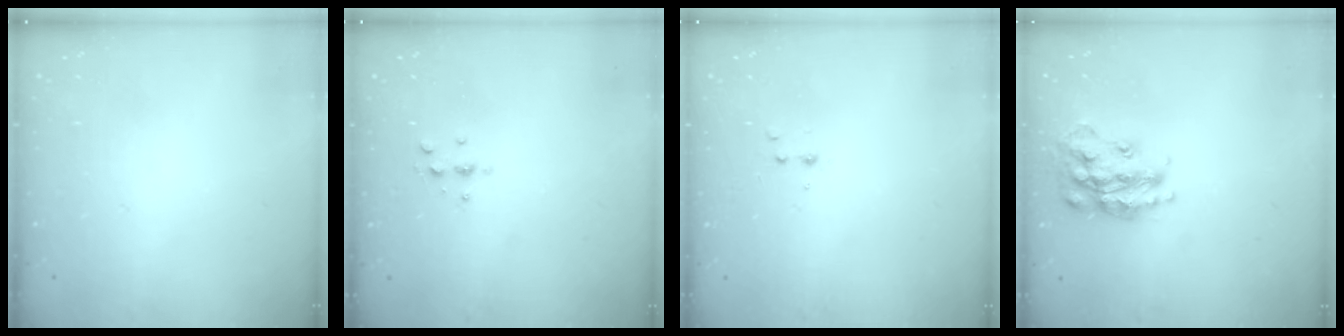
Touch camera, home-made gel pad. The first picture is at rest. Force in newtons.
{"total": 3.3, "press": 3.2, "slide": 0.4}
{"total": 3.2, "press": 3.1, "slide": 1.0}
{"total": 17.5, "press": 17.4, "slide": 1.1}